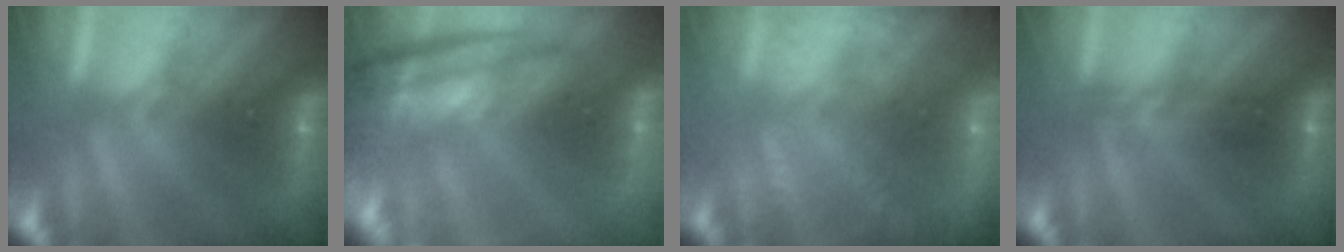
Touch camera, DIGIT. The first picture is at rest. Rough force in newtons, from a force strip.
{"total": 7.4}
{"total": 9.7}
{"total": 2.3}